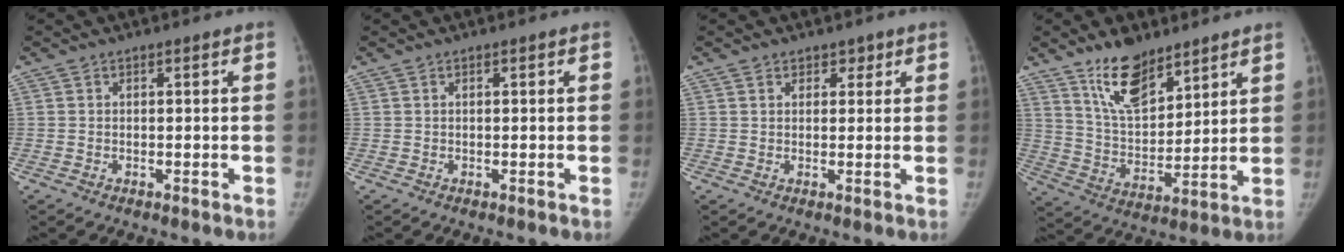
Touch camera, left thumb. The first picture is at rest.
{"total": 0.0}
{"total": 2.3, "force": [1.5, 1.7, 0.5], "torque": [0.018, -0.006, 0.017]}
{"total": 12.5, "force": [8.9, 5.6, 6.8], "torque": [-0.091, -0.063, 0.172]}